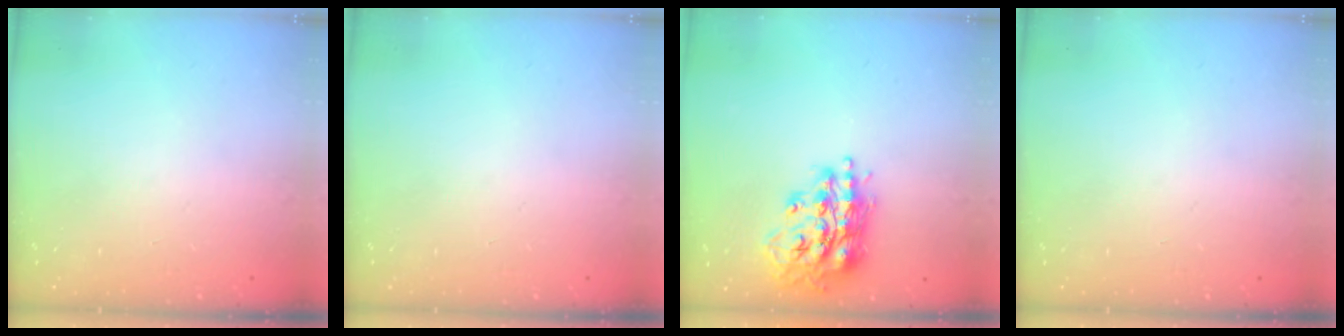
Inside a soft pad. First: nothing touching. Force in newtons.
{"total": 0.0}
{"total": 17.1, "press": 17.0, "slide": 1.4}
{"total": 0.0}